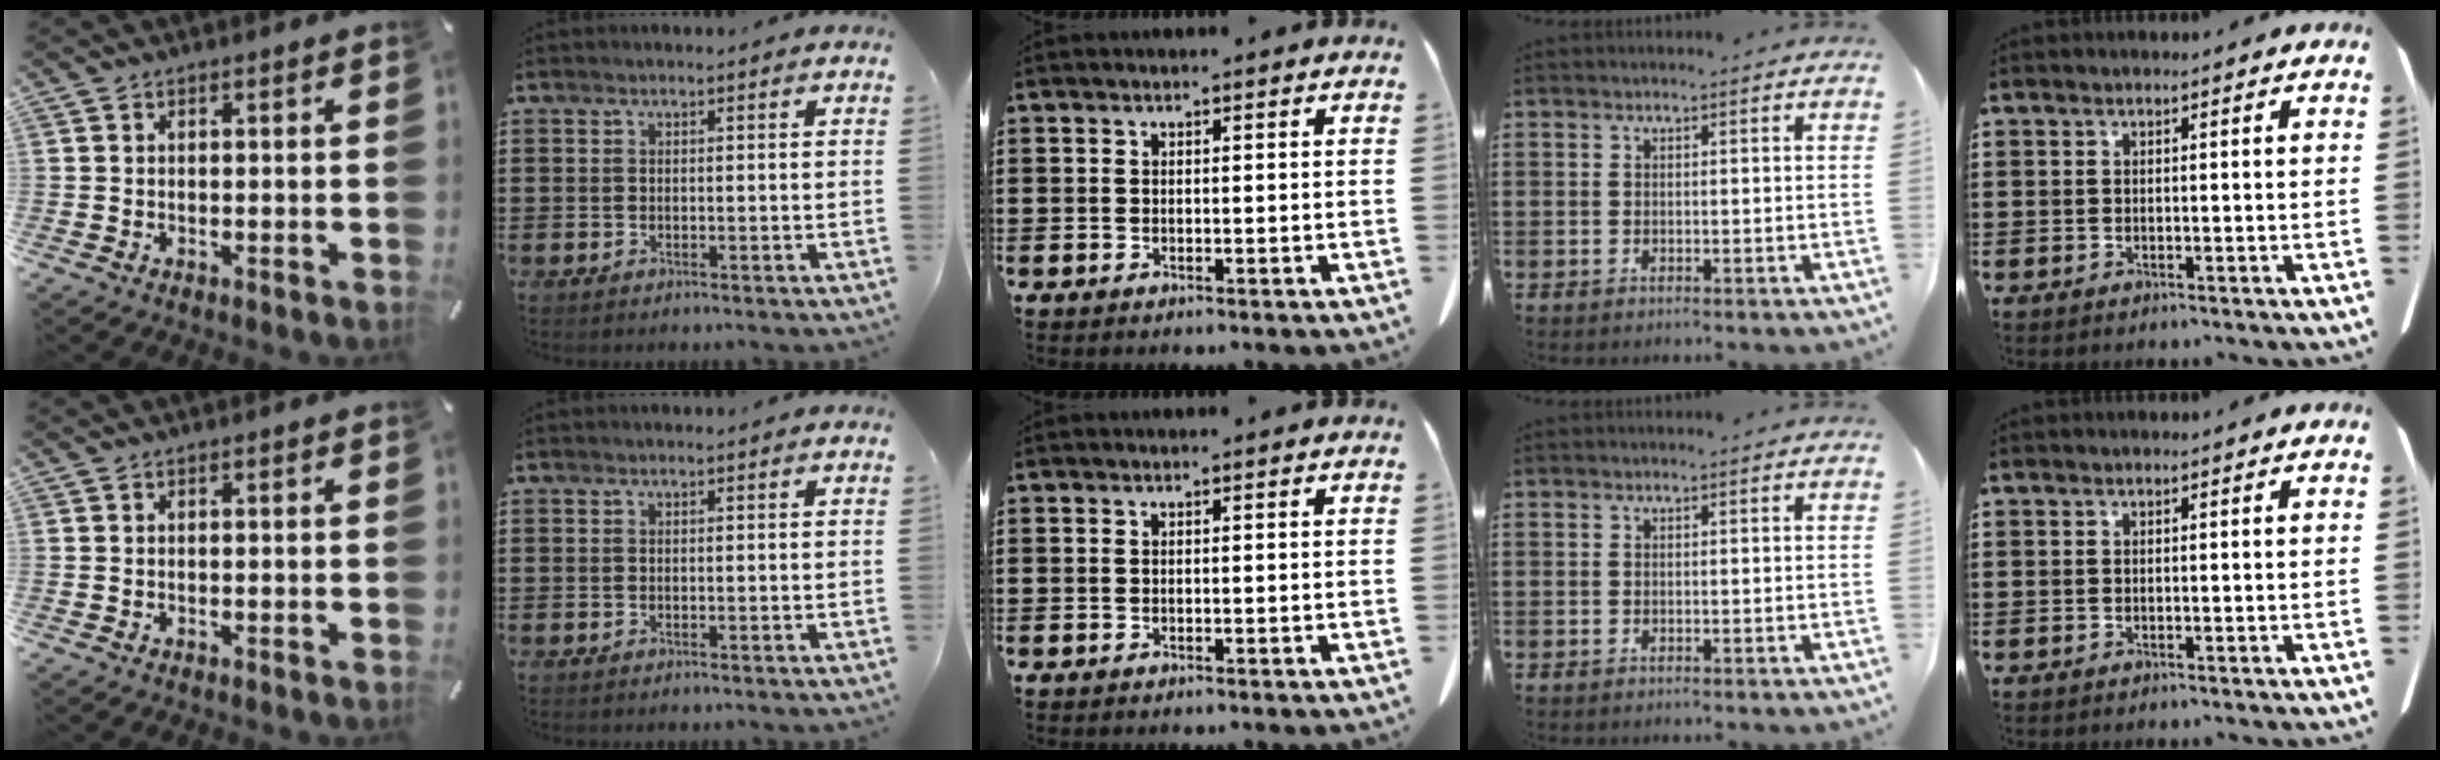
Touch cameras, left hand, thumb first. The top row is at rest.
{}